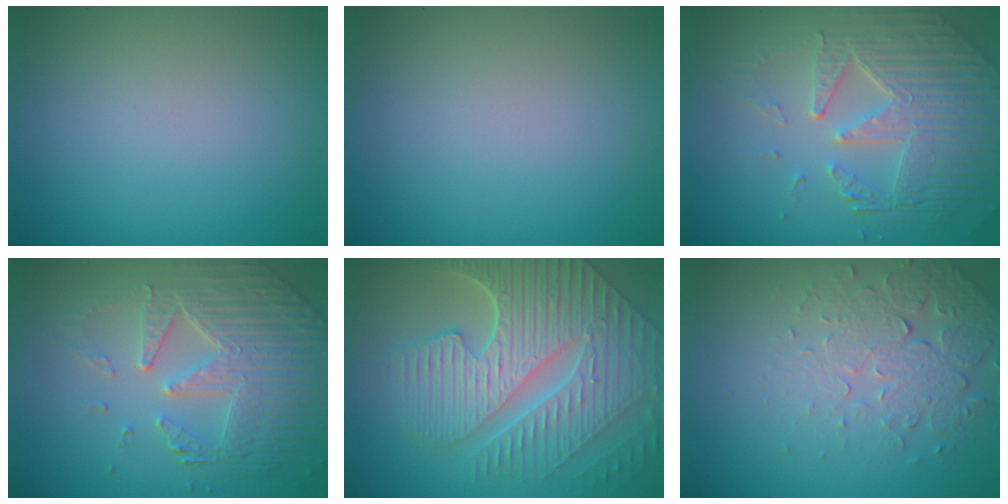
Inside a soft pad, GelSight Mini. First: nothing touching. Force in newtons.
{"total": 0.0}
{"total": 6.7, "press": 5.1, "slide": 4.4}
{"total": 6.7, "press": 5.1, "slide": 4.4}
{"total": 10.6, "press": 7.3, "slide": 7.7}
{"total": 5.1, "press": 3.5, "slide": 3.7}